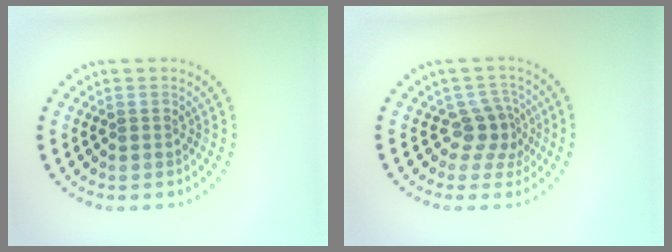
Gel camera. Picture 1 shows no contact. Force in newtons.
{"total": 2.6, "press": 1.9, "slide": 1.8}